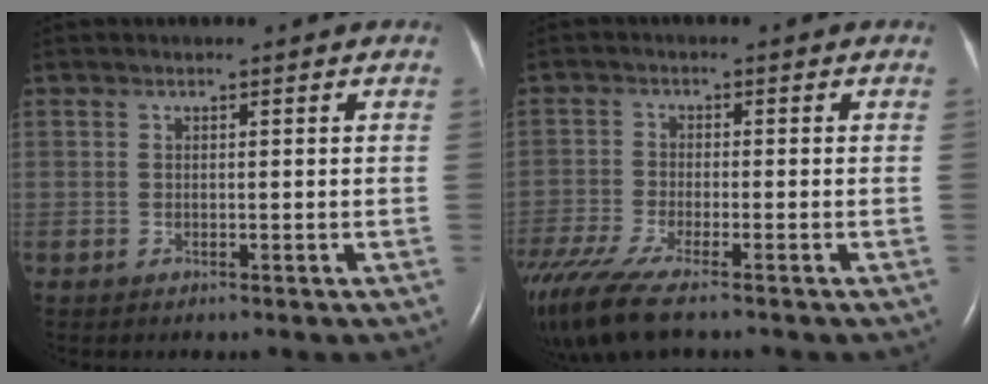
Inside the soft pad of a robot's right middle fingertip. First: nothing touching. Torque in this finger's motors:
{"motor_torque": [1.10, -1.04, 0.59, 0.20]}